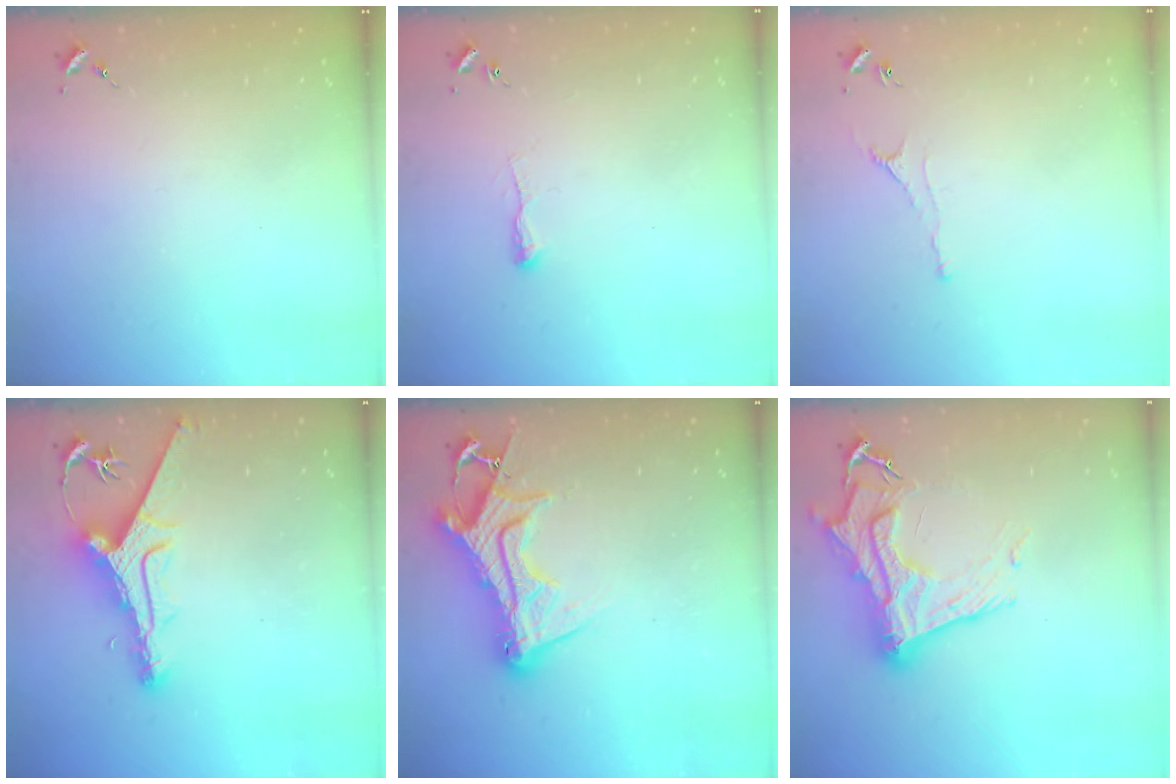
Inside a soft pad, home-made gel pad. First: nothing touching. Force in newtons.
{"total": 4.6, "press": 4.6, "slide": 0.5}
{"total": 2.2, "press": 2.1, "slide": 0.4}
{"total": 13.0, "press": 13.0, "slide": 1.0}
{"total": 14.6, "press": 14.5, "slide": 1.6}
{"total": 16.6, "press": 16.5, "slide": 1.4}